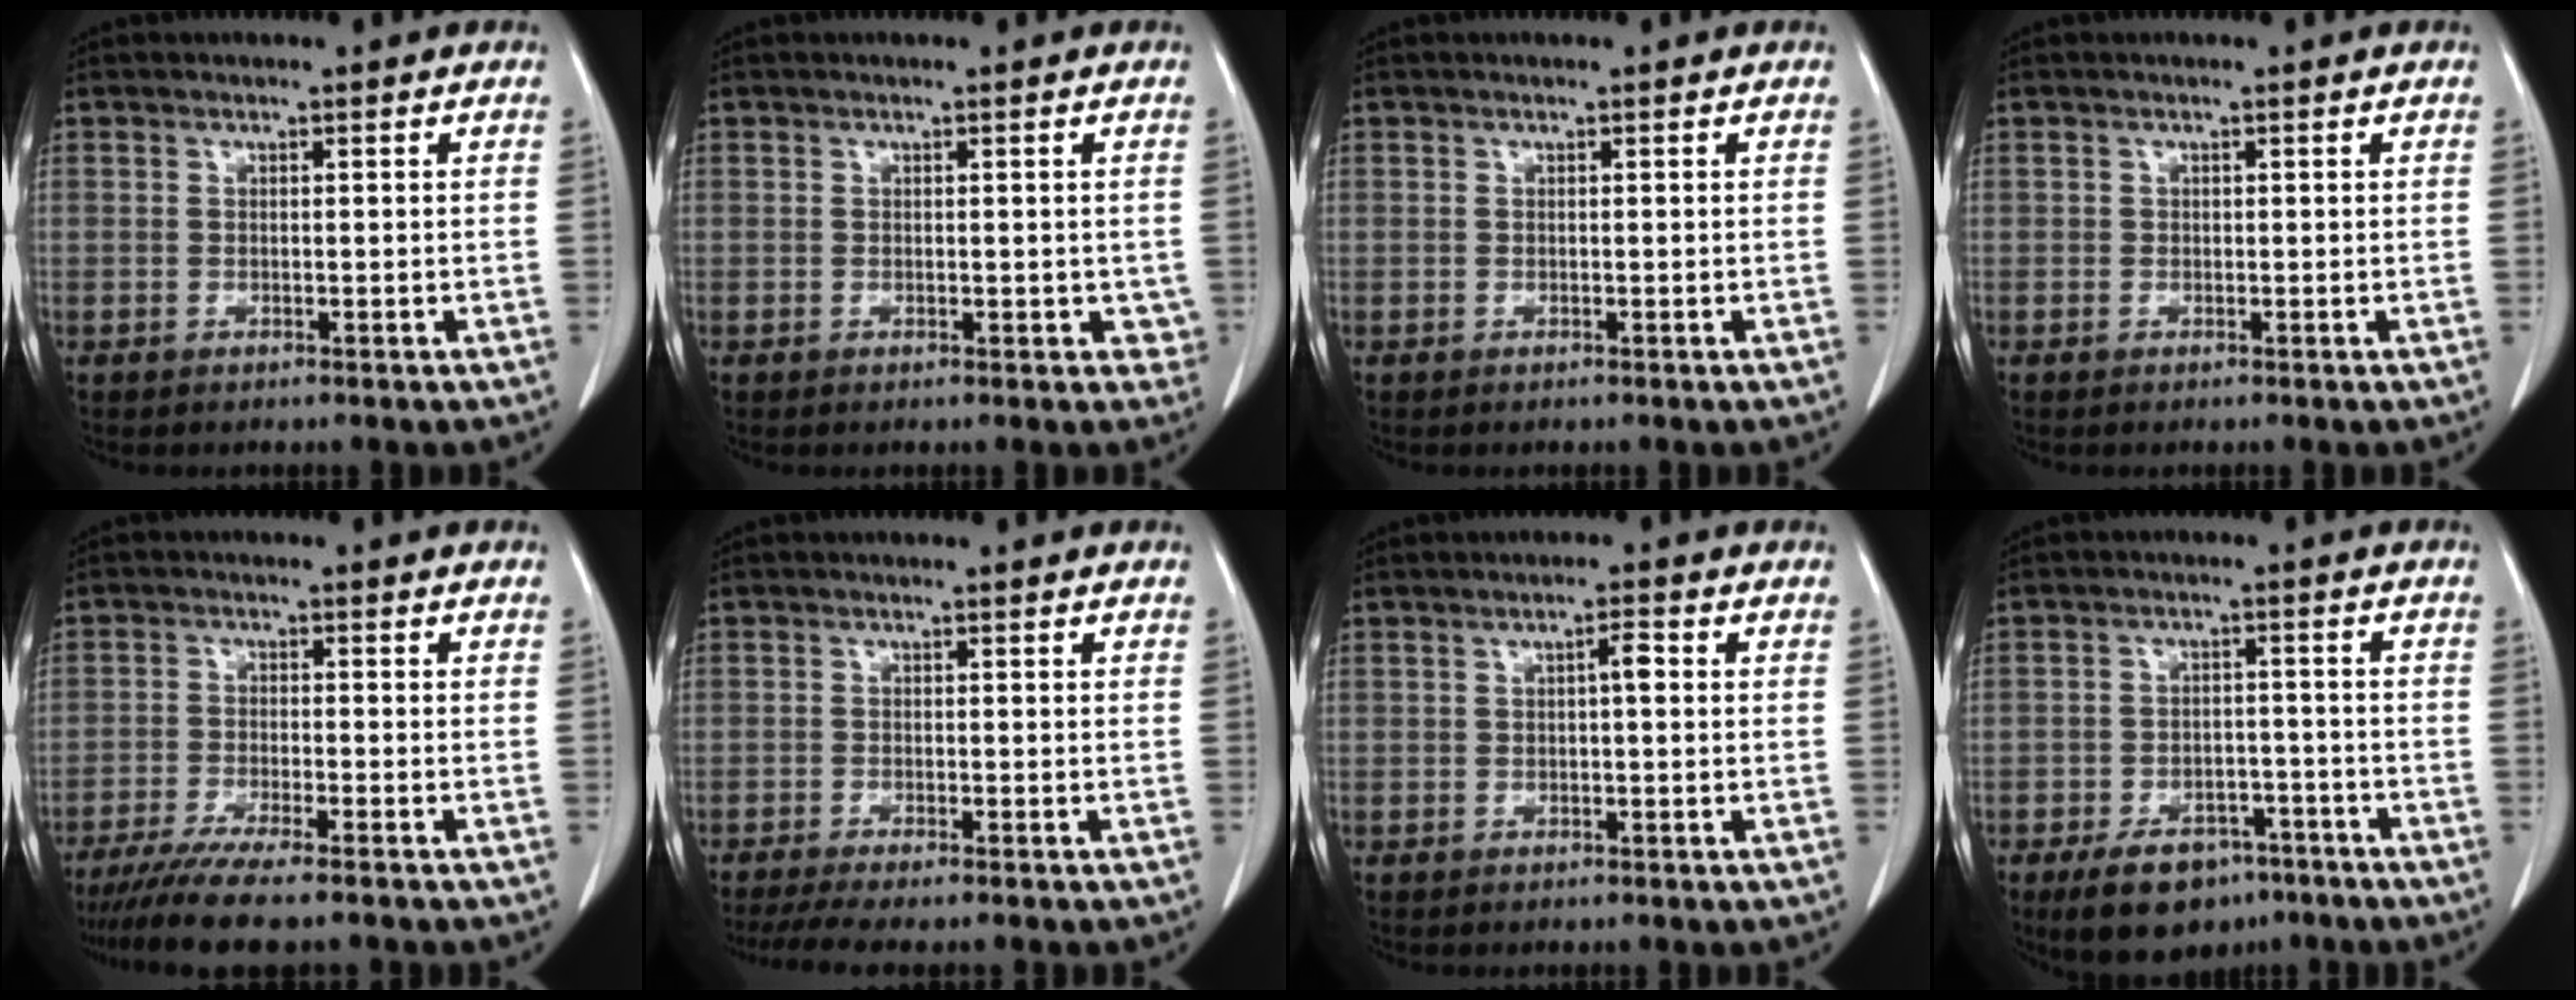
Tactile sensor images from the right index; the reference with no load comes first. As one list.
[{"total": 2.3, "force": [0.0, 1.4, 1.9], "torque": [-0.011, -0.002, 0.000]}, {"total": 0.0}, {"total": 0.0}, {"total": 9.8, "force": [-8.3, 0.2, 5.3], "torque": [-0.074, -0.025, -0.132]}, {"total": 7.1, "force": [-6.0, 0.7, 3.9], "torque": [-0.054, -0.013, -0.094]}, {"total": 2.0, "force": [0.2, 0.4, 2.0], "torque": [-0.031, 0.005, 0.003]}, {"total": 10.0, "force": [-7.0, 5.4, 4.7], "torque": [-0.071, 0.005, -0.105]}]